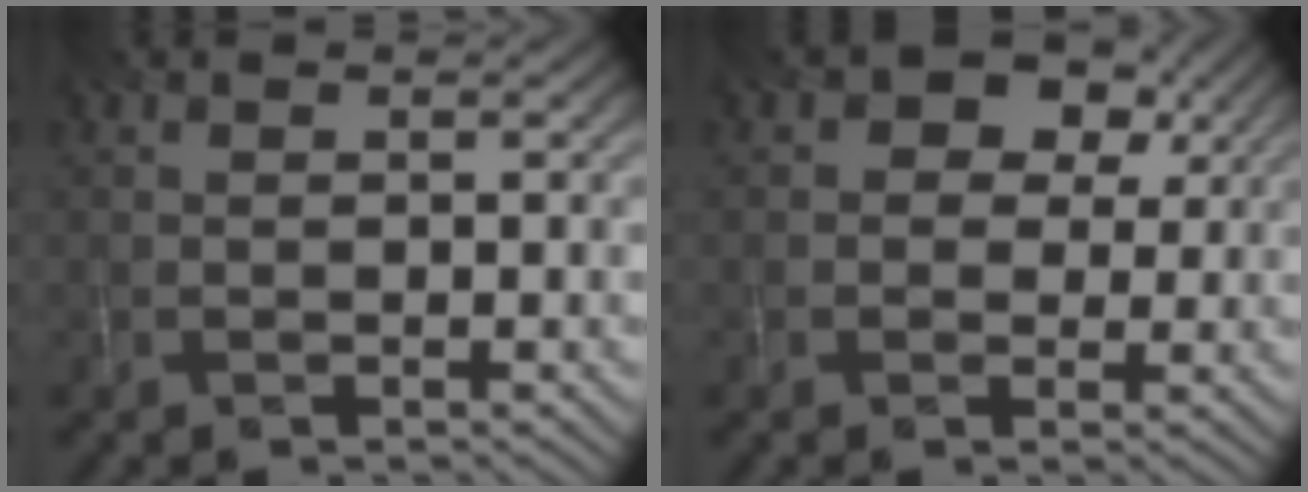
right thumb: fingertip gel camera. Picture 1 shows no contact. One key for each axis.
{"total": 6.9, "fx": 2.5, "fy": 5.4, "fz": 3.5, "tx": -0.055, "ty": 0.015, "tz": 0.015}